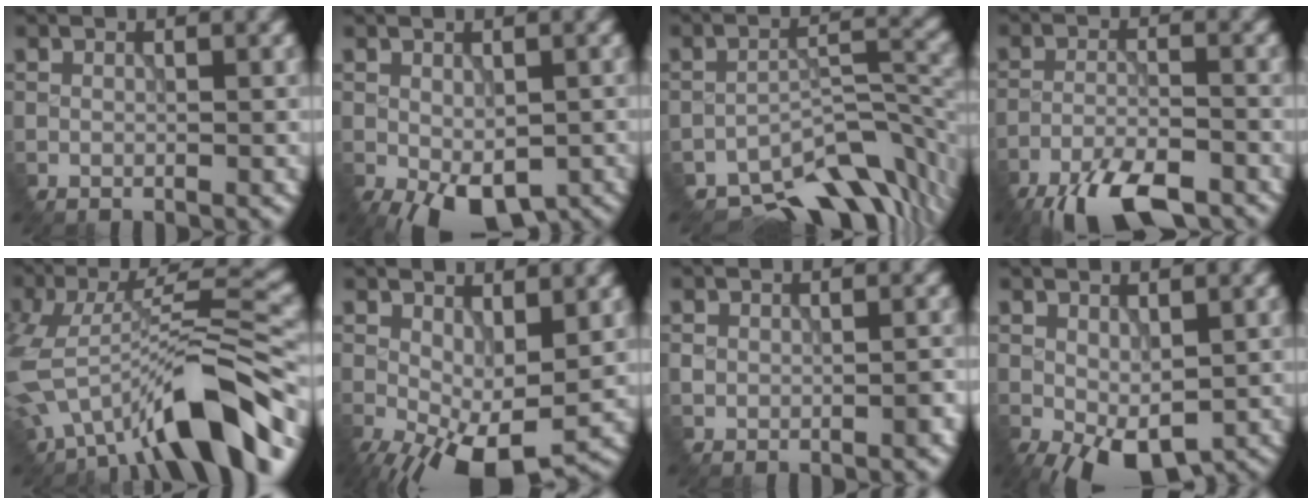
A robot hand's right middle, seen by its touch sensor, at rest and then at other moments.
{"total": 7.3, "force": [-3.7, 3.7, 5.2], "torque": [-0.092, -0.026, -0.042]}
{"total": 9.3, "force": [-7.2, 3.1, 5.1], "torque": [-0.058, -0.006, -0.116]}
{"total": 9.0, "force": [-7.3, 2.4, 4.7], "torque": [-0.081, -0.026, -0.130]}
{"total": 9.6, "force": [-5.4, 2.9, 7.4], "torque": [-0.109, 0.012, -0.097]}
{"total": 8.1, "force": [-2.6, 3.5, 6.8], "torque": [-0.123, -0.013, -0.040]}
{"total": 2.0, "force": [-0.6, 1.5, 1.2], "torque": [-0.015, -0.004, -0.013]}
{"total": 6.4, "force": [-2.7, 3.2, 4.8], "torque": [-0.089, -0.018, -0.032]}